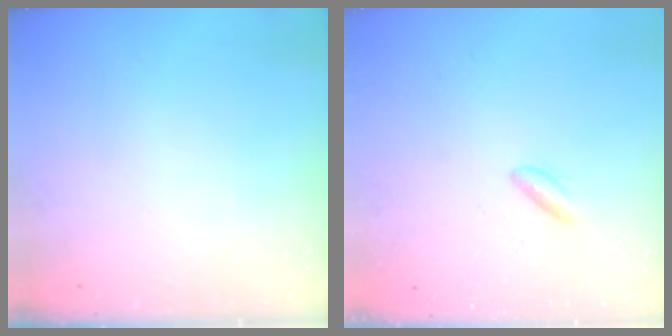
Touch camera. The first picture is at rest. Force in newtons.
{"total": 2.8, "press": 2.6, "slide": 1.3}